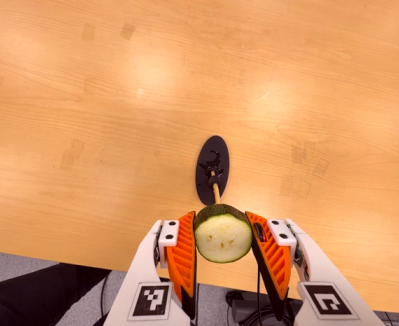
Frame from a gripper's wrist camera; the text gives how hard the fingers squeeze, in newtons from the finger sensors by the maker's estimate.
{"total": 11.9, "left": 12.1, "right": 11.6}